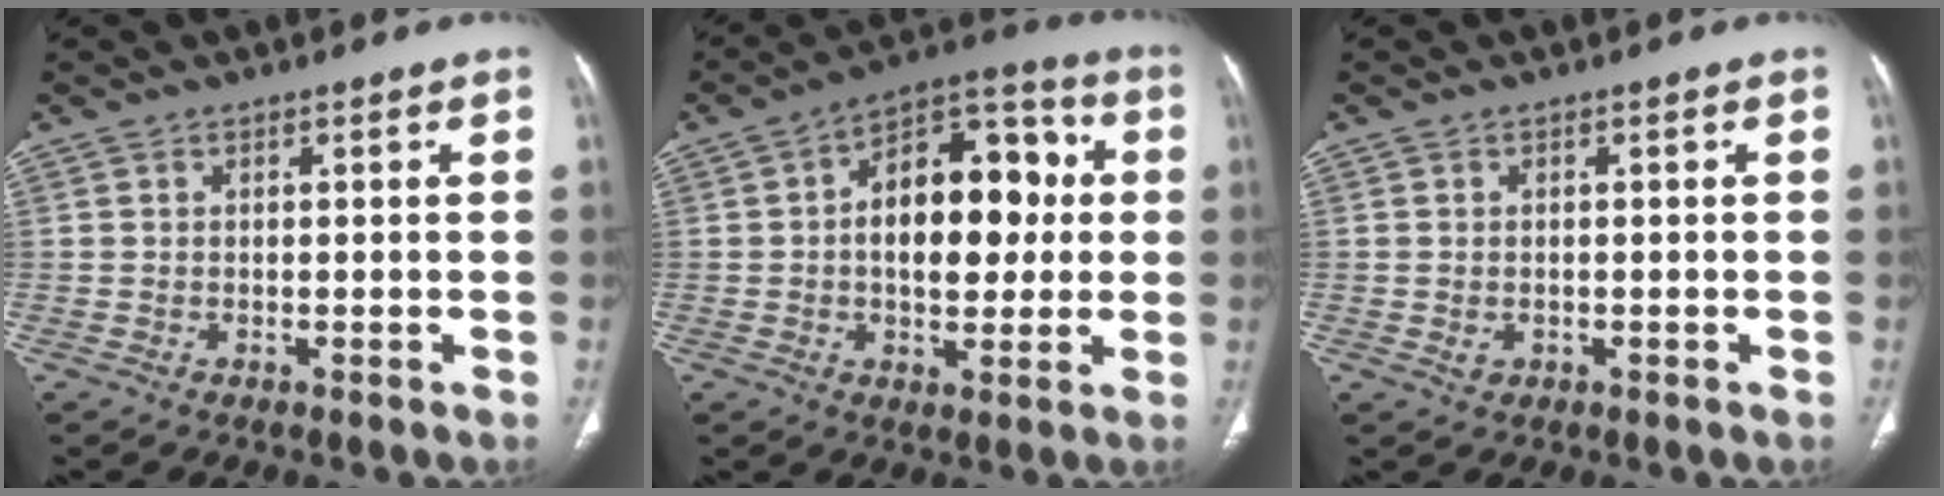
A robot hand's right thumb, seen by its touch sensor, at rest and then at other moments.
{"total": 17.2, "force": [1.3, 10.2, 13.8], "torque": [-0.165, 0.031, 0.015]}
{"total": 1.7, "force": [-0.4, 1.4, 0.9], "torque": [-0.016, 0.003, -0.001]}